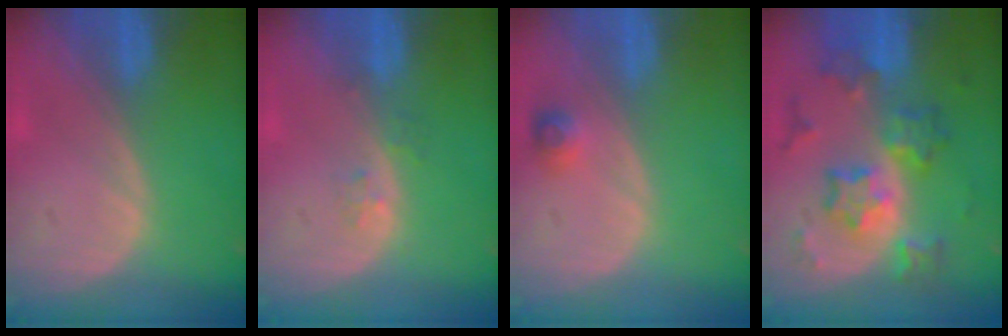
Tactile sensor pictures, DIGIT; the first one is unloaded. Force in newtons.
{"total": 1.6, "press": 1.6, "slide": 0.1}
{"total": 2.3, "press": 2.2, "slide": 0.7}
{"total": 9.2, "press": 9.1, "slide": 0.8}